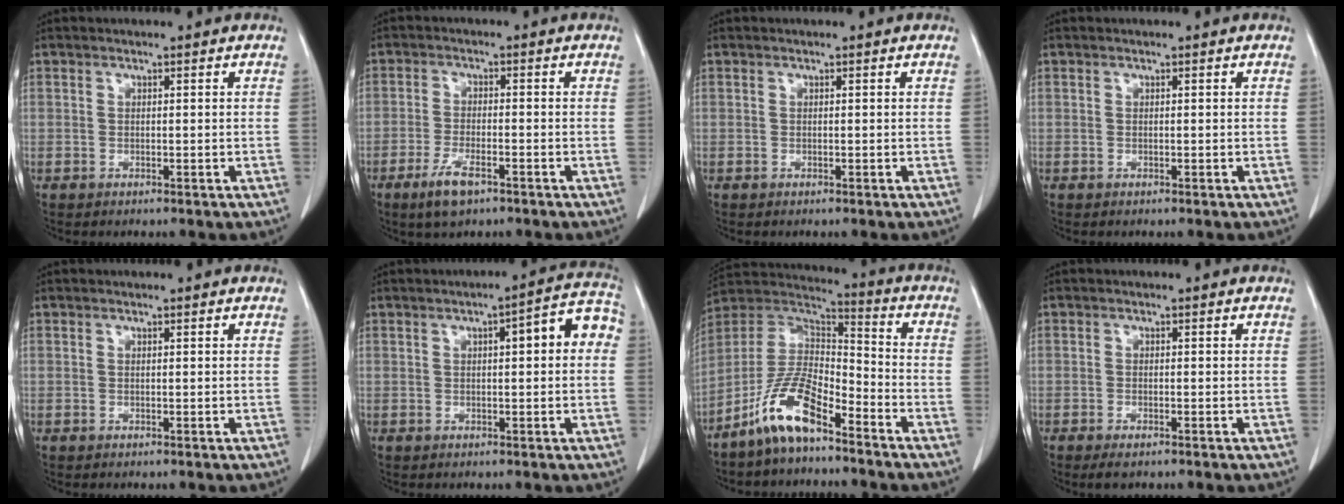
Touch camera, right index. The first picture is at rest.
{"total": 5.3, "force": [-3.3, 1.5, 3.9], "torque": [-0.081, -0.007, -0.055]}
{"total": 0.0}
{"total": 0.0}
{"total": 0.0}
{"total": 7.4, "force": [1.1, 1.6, 7.1], "torque": [-0.089, 0.031, 0.009]}
{"total": 11.9, "force": [-8.0, 3.4, 8.1], "torque": [-0.173, 0.015, -0.155]}
{"total": 2.3, "force": [-1.7, 0.6, 1.5], "torque": [-0.026, -0.004, -0.023]}